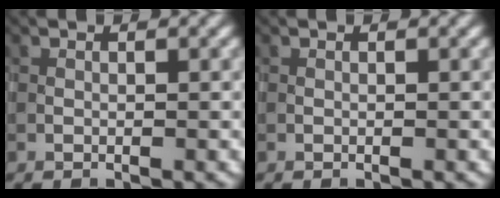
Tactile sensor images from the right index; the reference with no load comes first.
{"total": 0.0}